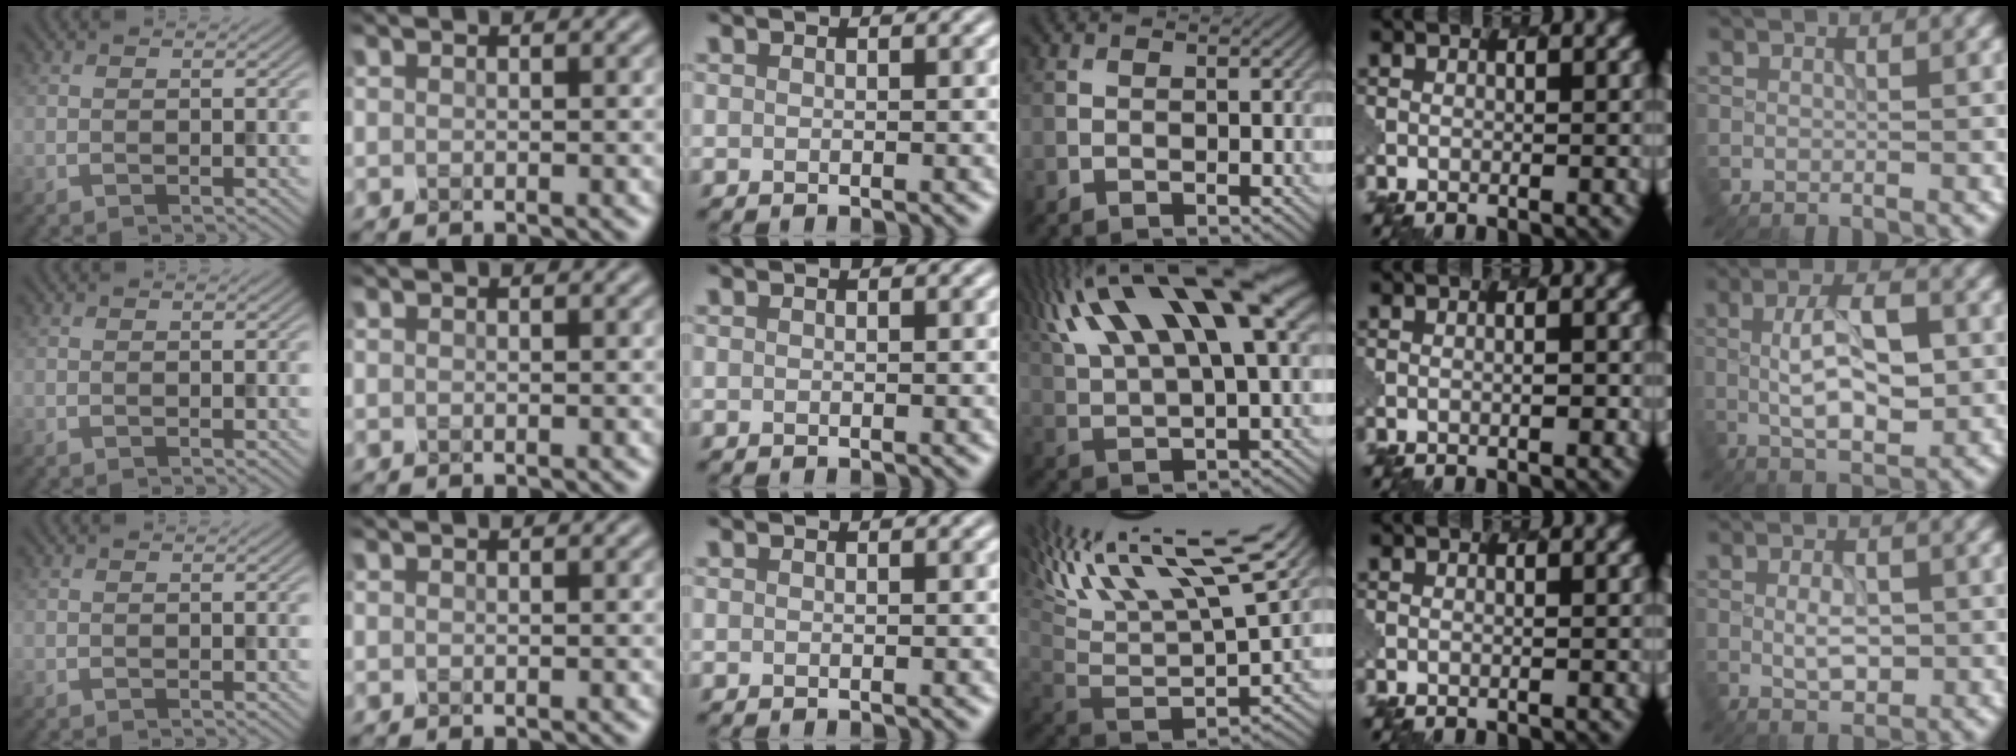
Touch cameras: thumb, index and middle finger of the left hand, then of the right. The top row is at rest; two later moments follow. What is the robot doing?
{"motion": "dispense", "object": "oil cruet"}